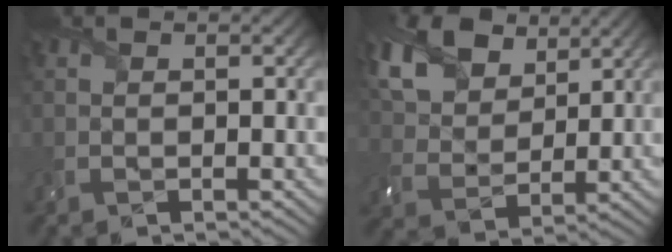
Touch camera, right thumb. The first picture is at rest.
{"total": 12.6, "force": [7.6, 7.7, 6.5], "torque": [-0.201, 0.010, 0.146]}